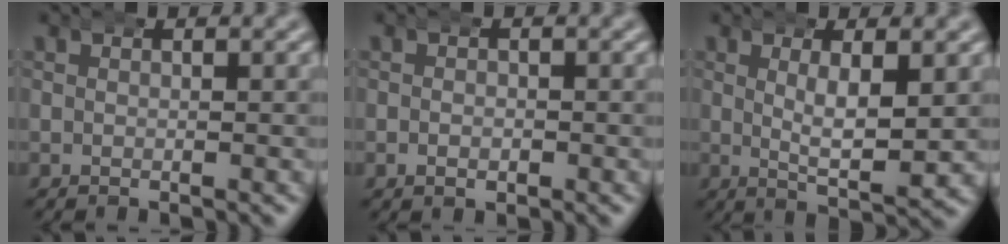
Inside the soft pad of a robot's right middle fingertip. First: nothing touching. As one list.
[{"total": 1.0, "force": [-0.3, 0.8, 0.5], "torque": [-0.012, -0.004, -0.004]}, {"total": 4.9, "force": [1.1, 1.2, 4.6], "torque": [-0.073, -0.004, 0.021]}]